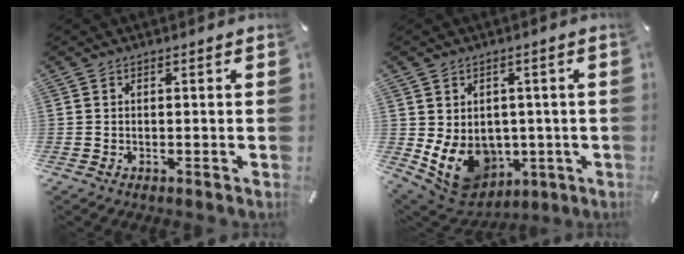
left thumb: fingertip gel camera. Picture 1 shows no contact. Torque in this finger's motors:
{"motor_torque": [0.53, 0.69, 1.29, 0.16, 0.24]}